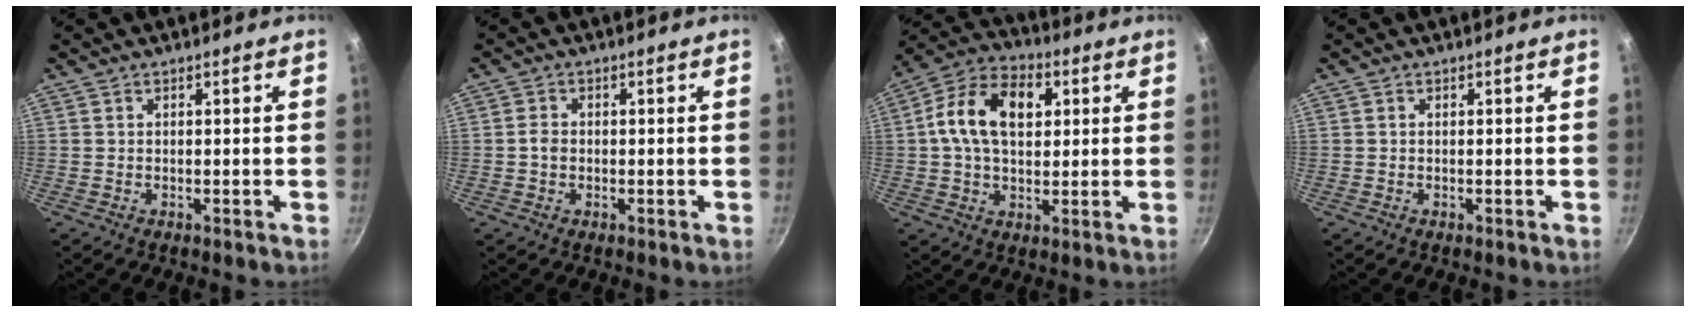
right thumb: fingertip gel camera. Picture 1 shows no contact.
{"total": 2.1, "force": [-0.3, 1.7, 1.2], "torque": [-0.018, 0.009, -0.007]}
{"total": 14.7, "force": [3.1, 9.6, 10.8], "torque": [-0.162, 0.015, 0.036]}
{"total": 0.0}